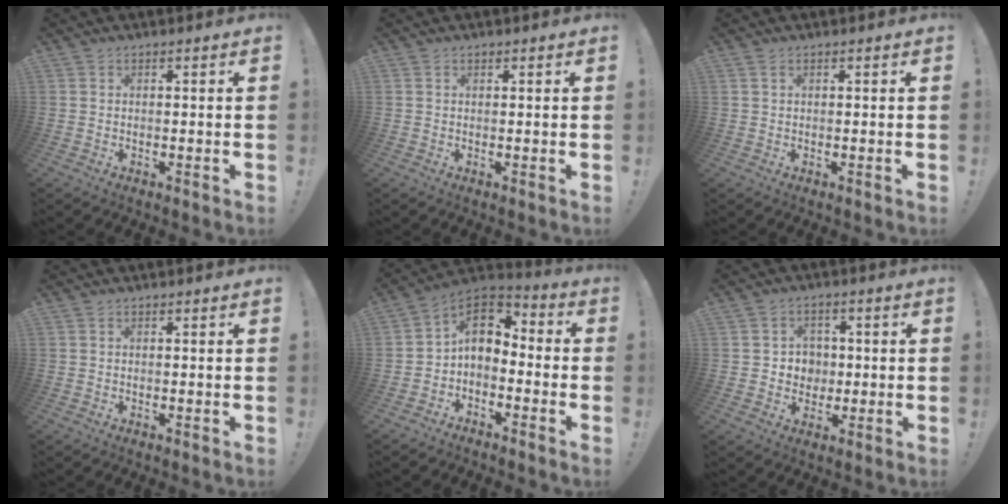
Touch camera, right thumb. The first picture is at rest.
{"total": 0.5, "force": [0.4, 0.3, 0.2], "torque": [-0.002, -0.001, 0.008]}
{"total": 1.1, "force": [0.6, 0.6, 0.8], "torque": [-0.015, 0.002, 0.011]}
{"total": 0.0}
{"total": 8.4, "force": [0.5, 6.3, 5.5], "torque": [-0.096, 0.005, 0.013]}
{"total": 5.7, "force": [0.5, 5.5, 1.3], "torque": [-0.023, -0.003, 0.012]}